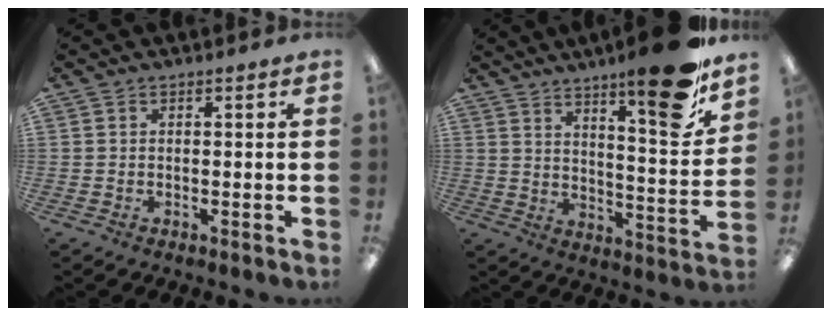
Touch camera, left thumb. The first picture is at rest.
{"total": 17.4, "force": [12.6, 3.3, 11.5], "torque": [-0.156, -0.092, 0.195]}